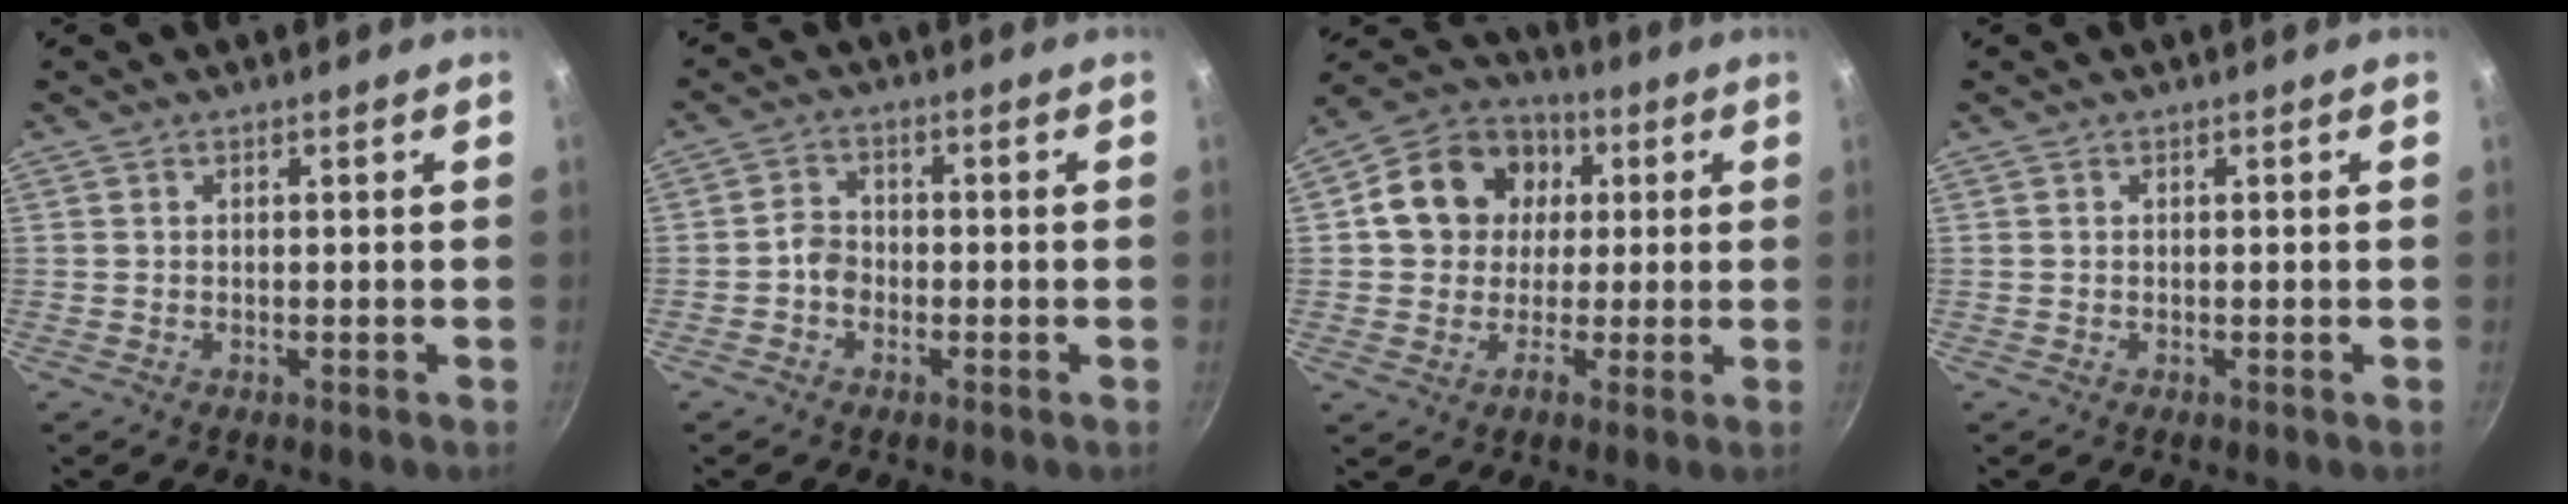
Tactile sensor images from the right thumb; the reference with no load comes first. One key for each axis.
{"total": 3.3, "fx": -1.2, "fy": 2.7, "fz": 1.6, "tx": -0.013, "ty": 0.022, "tz": -0.028}
{"total": 14.1, "fx": 1.9, "fy": 12.4, "fz": 6.5, "tx": -0.076, "ty": 0.026, "tz": 0.019}
{"total": 0.0}